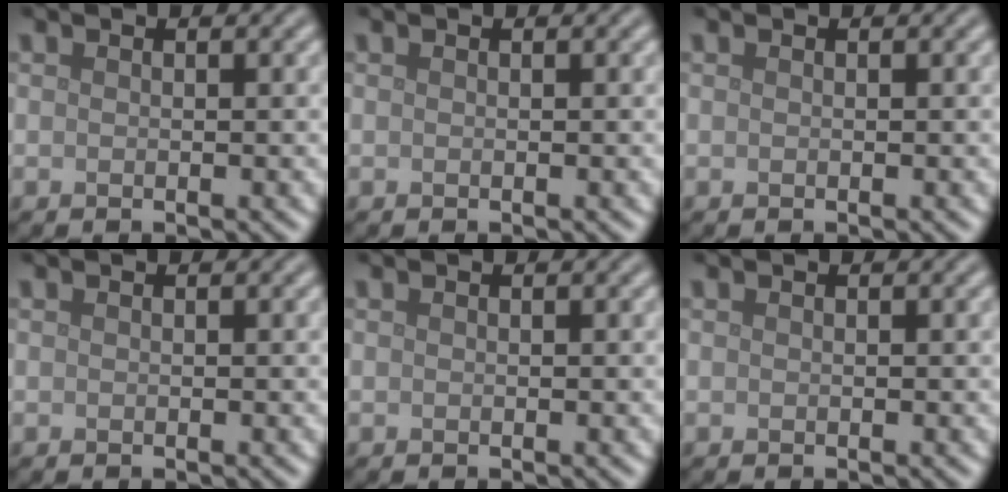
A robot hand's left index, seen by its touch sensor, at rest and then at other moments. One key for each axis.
{"total": 0.0}
{"total": 0.0}
{"total": 0.0}
{"total": 0.0}
{"total": 0.0}